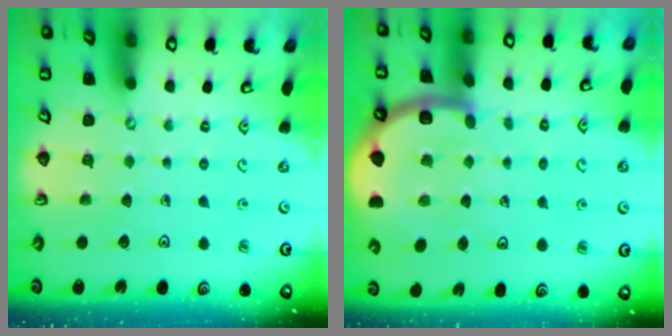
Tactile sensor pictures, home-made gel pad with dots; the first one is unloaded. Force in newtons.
{"total": 8.0, "press": 7.5, "slide": 2.6}